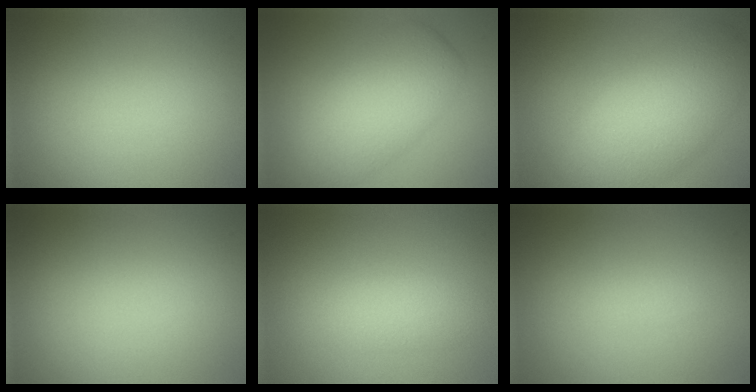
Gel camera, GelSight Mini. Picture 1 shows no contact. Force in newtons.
{"total": 6.2, "press": 6.2, "slide": 0.3}
{"total": 6.9, "press": 6.9, "slide": 0.6}
{"total": 0.0}
{"total": 2.6, "press": 2.6, "slide": 0.0}
{"total": 0.7, "press": 0.7, "slide": 0.1}